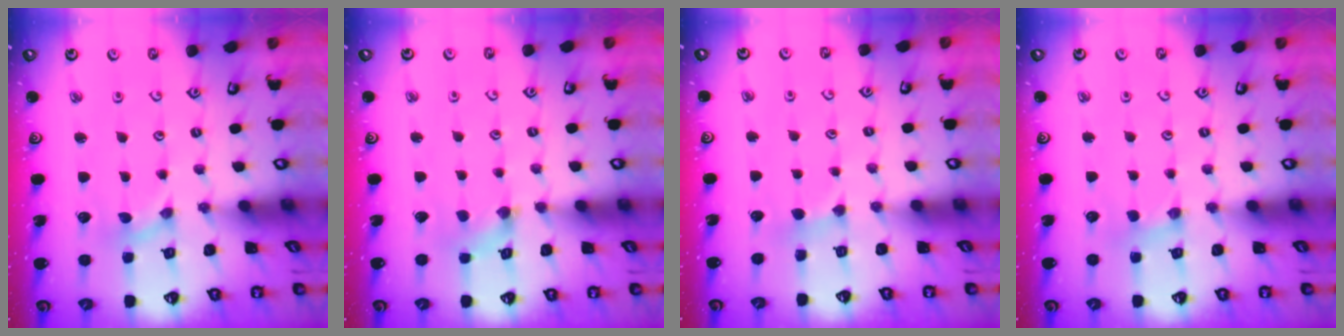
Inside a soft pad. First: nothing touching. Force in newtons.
{"total": 0.8, "press": 0.7, "slide": 0.3}
{"total": 1.8, "press": 1.8, "slide": 0.3}
{"total": 2.0, "press": 2.0, "slide": 0.3}